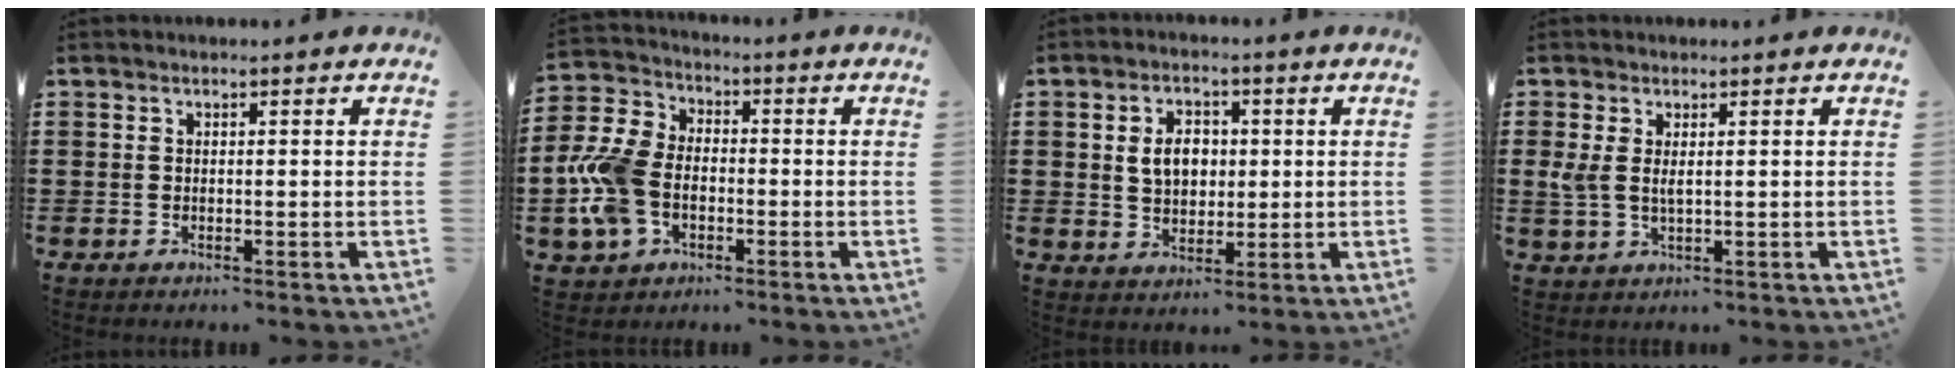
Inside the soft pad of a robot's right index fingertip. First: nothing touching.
{"total": 9.4, "force": [-2.1, 6.7, 6.3], "torque": [-0.174, 0.004, -0.045]}
{"total": 4.8, "force": [0.6, 3.4, 3.4], "torque": [-0.068, 0.012, 0.005]}
{"total": 2.4, "force": [0.8, 1.0, 2.0], "torque": [-0.056, -0.002, 0.012]}